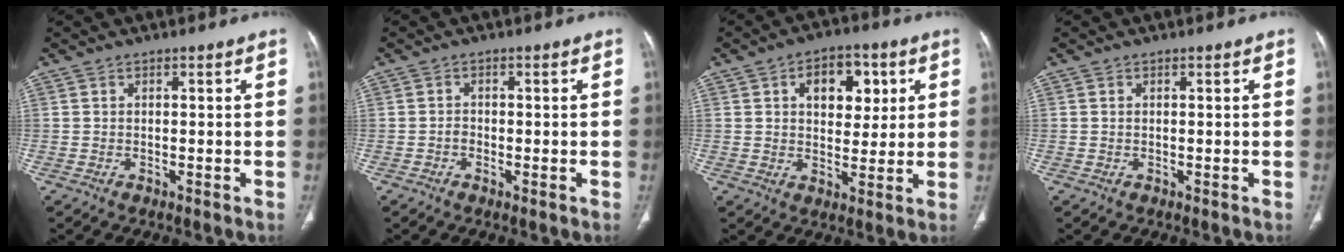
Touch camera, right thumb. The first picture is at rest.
{"total": 1.3, "force": [-0.5, 0.9, 0.8], "torque": [-0.014, 0.002, -0.013]}
{"total": 10.4, "force": [3.4, 6.7, 7.2], "torque": [-0.059, -0.007, 0.049]}
{"total": 0.0}